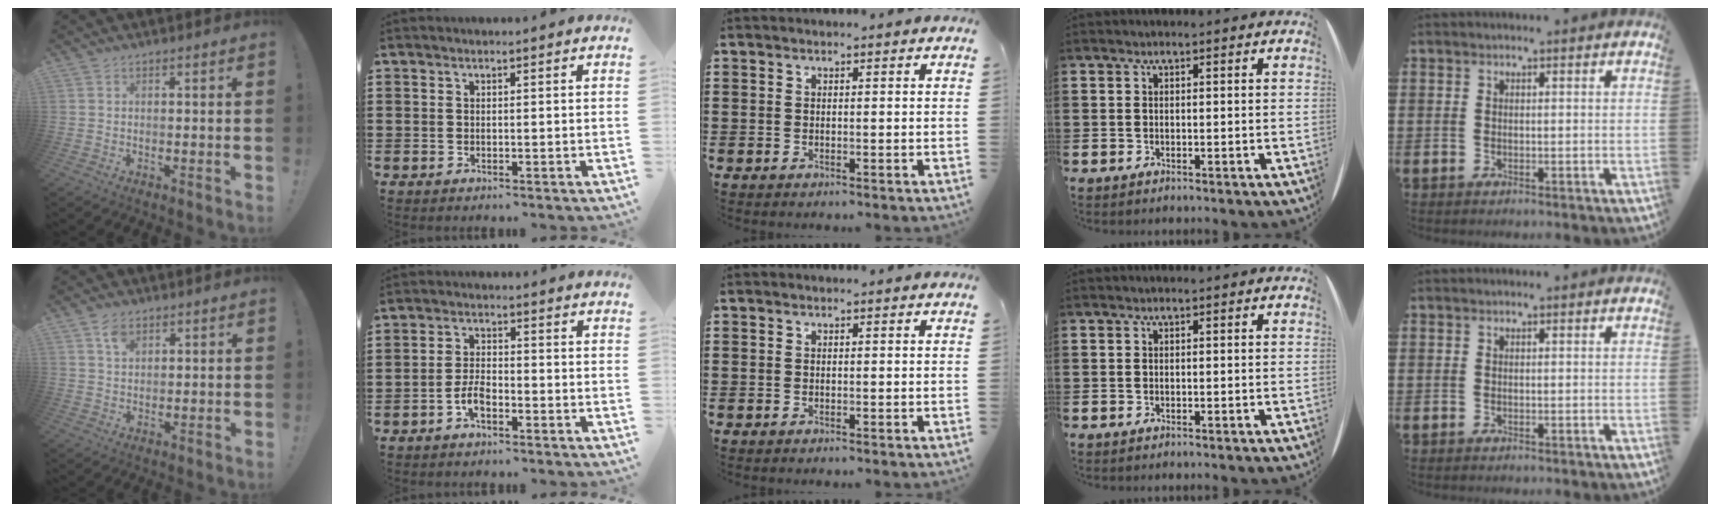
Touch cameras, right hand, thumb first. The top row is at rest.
{"thumb": {"total": 4.2, "force": [2.5, 2.5, 2.2], "torque": [-0.028, -0.013, 0.043]}, "index": {"total": 3.6, "force": [-2.1, 1.4, 2.6], "torque": [-0.064, 0.001, -0.045]}}